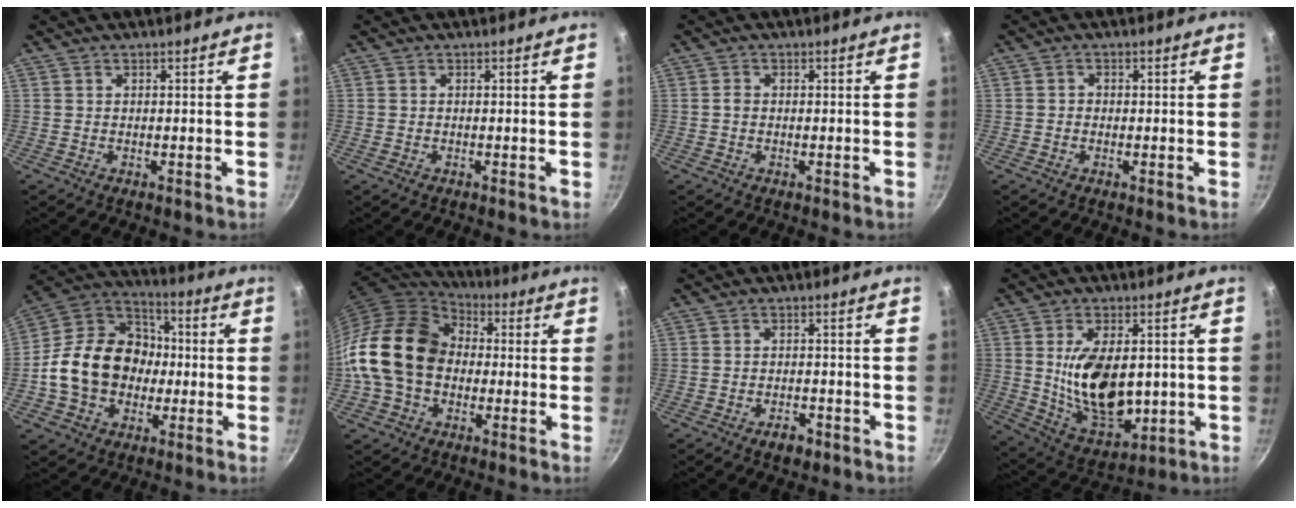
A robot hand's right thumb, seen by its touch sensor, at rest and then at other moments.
{"total": 0.6, "force": [-0.2, 0.5, 0.4], "torque": [-0.005, 0.001, -0.005]}
{"total": 1.2, "force": [-0.1, 1.0, 0.6], "torque": [-0.011, 0.006, -0.004]}
{"total": 1.2, "force": [-0.2, 1.1, 0.5], "torque": [-0.006, 0.004, -0.007]}
{"total": 19.8, "force": [-2.2, 15.9, 11.6], "torque": [-0.170, 0.050, -0.044]}
{"total": 18.5, "force": [-0.9, 14.1, 12.0], "torque": [-0.199, 0.043, -0.026]}
{"total": 3.3, "force": [-2.1, 1.8, 1.9], "torque": [-0.024, 0.017, -0.029]}
{"total": 16.3, "force": [0.7, 9.8, 13.0], "torque": [-0.193, -0.024, 0.031]}